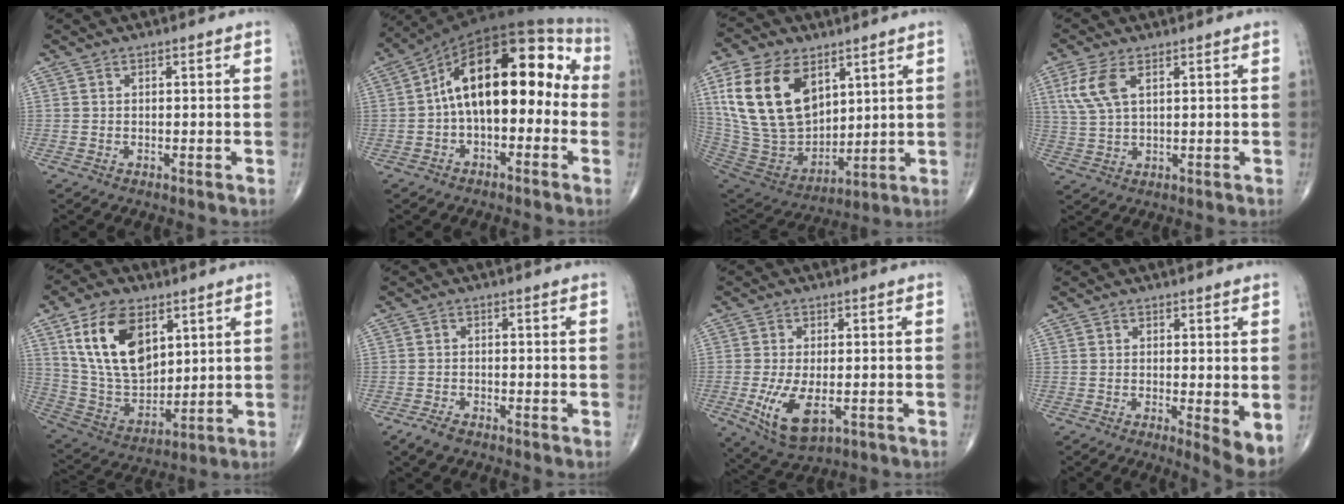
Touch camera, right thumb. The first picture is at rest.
{"total": 18.8, "force": [-0.3, 10.2, 15.8], "torque": [-0.221, 0.055, -0.016]}
{"total": 21.4, "force": [8.3, 13.5, 14.4], "torque": [-0.260, -0.035, 0.171]}
{"total": 6.6, "force": [2.5, 3.0, 5.2], "torque": [-0.128, 0.002, 0.056]}
{"total": 17.3, "force": [7.1, 10.4, 11.9], "torque": [-0.192, -0.030, 0.148]}
{"total": 2.7, "force": [-2.0, 1.0, 1.4], "torque": [-0.033, 0.001, -0.040]}
{"total": 8.7, "force": [-2.3, 4.2, 7.3], "torque": [-0.142, -0.015, -0.031]}
{"total": 4.6, "force": [-0.5, 1.1, 4.4], "torque": [-0.067, -0.015, -0.013]}